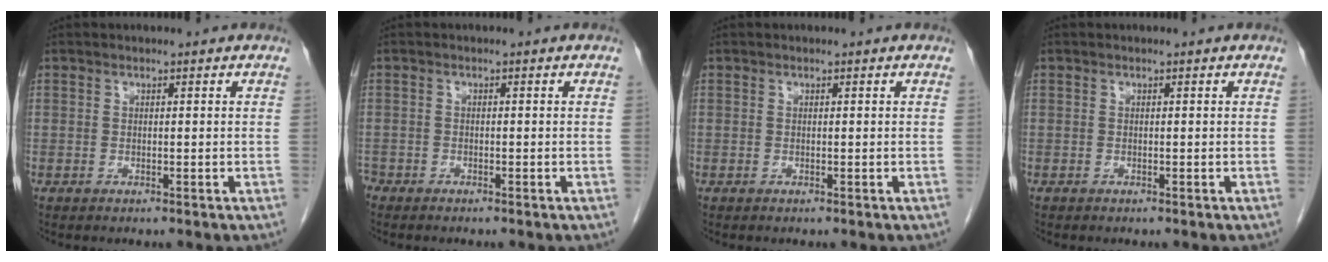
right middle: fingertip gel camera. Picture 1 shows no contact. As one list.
[{"total": 1.5, "force": [-1.4, 0.7, 0.2], "torque": [-0.004, 0.000, -0.023]}, {"total": 0.0}, {"total": 0.0}]